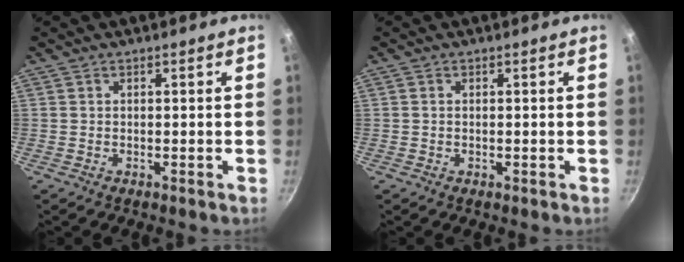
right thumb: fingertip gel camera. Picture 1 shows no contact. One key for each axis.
{"total": 0.5, "fx": 0.0, "fy": 0.3, "fz": 0.4, "tx": -0.007, "ty": 0.001, "tz": -0.001}